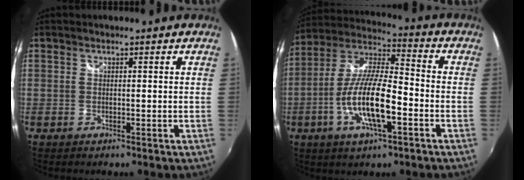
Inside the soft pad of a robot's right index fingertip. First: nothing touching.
{"total": 15.1, "force": [-5.0, 4.0, 13.7], "torque": [-0.275, -0.003, -0.097]}